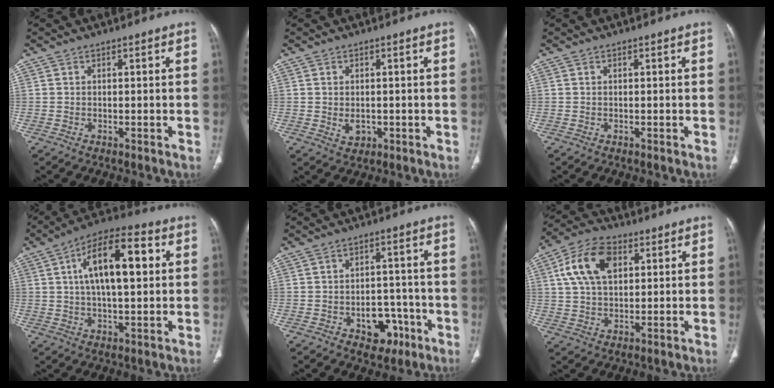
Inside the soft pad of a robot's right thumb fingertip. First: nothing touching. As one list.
[{"total": 2.7, "force": [-0.3, 2.0, 1.8], "torque": [-0.024, -0.002, 0.002]}, {"total": 0.0}, {"total": 15.4, "force": [3.3, 6.5, 13.6], "torque": [-0.217, 0.019, 0.047]}, {"total": 7.8, "force": [-3.5, 5.5, 4.2], "torque": [-0.022, 0.035, -0.042]}, {"total": 12.0, "force": [3.8, 7.3, 8.6], "torque": [-0.155, 0.009, 0.067]}]